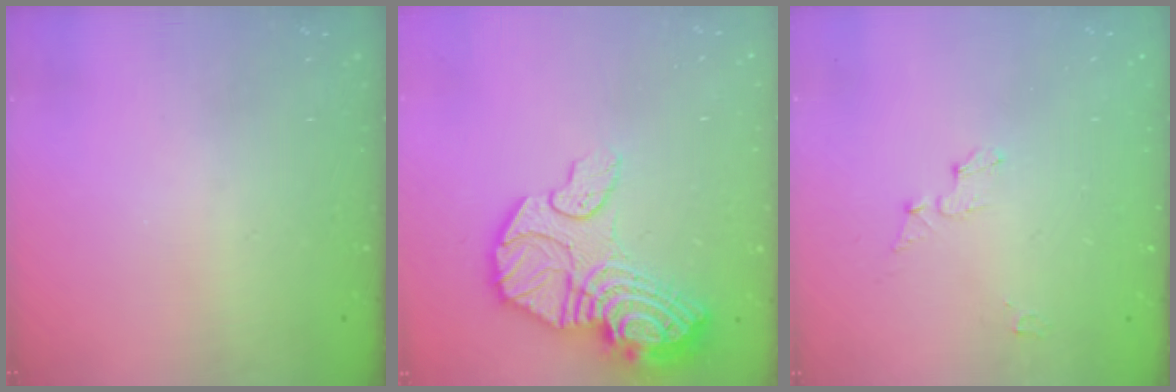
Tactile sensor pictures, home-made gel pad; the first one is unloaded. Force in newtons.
{"total": 21.4, "press": 21.3, "slide": 2.1}
{"total": 4.6, "press": 4.5, "slide": 0.5}